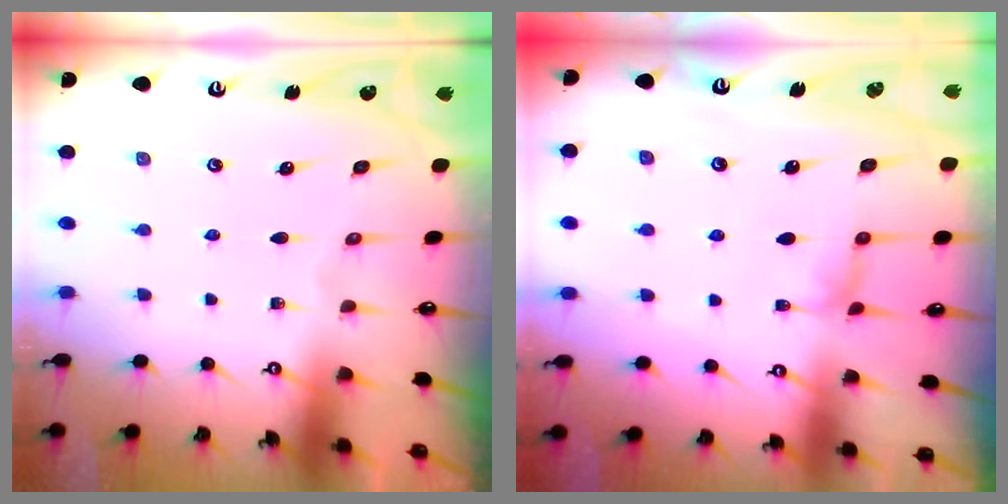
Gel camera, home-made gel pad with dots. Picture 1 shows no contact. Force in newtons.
{"total": 1.3, "press": 1.1, "slide": 0.7}